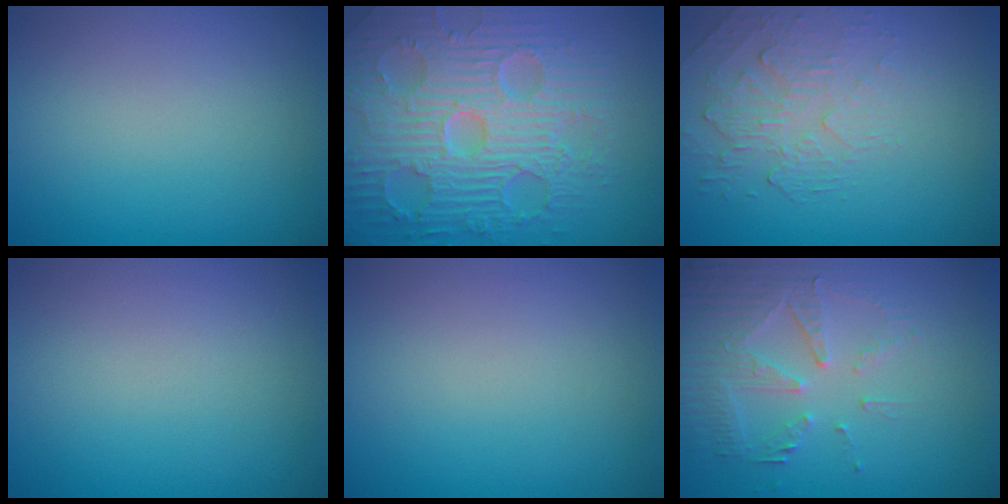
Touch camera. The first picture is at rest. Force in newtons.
{"total": 9.2, "press": 6.7, "slide": 6.3}
{"total": 2.2, "press": 1.4, "slide": 1.7}
{"total": 0.0}
{"total": 0.0}
{"total": 5.3, "press": 3.7, "slide": 3.8}